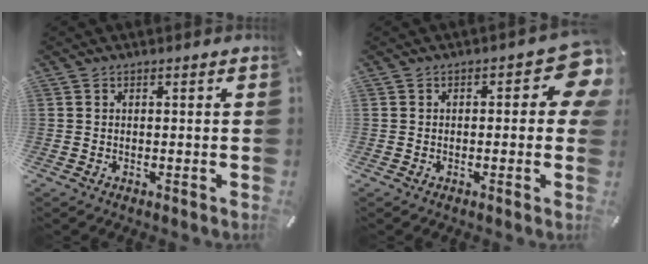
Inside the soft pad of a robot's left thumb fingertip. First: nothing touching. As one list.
[{"total": 7.6, "force": [1.4, 3.6, 6.6], "torque": [-0.081, -0.005, 0.020]}]